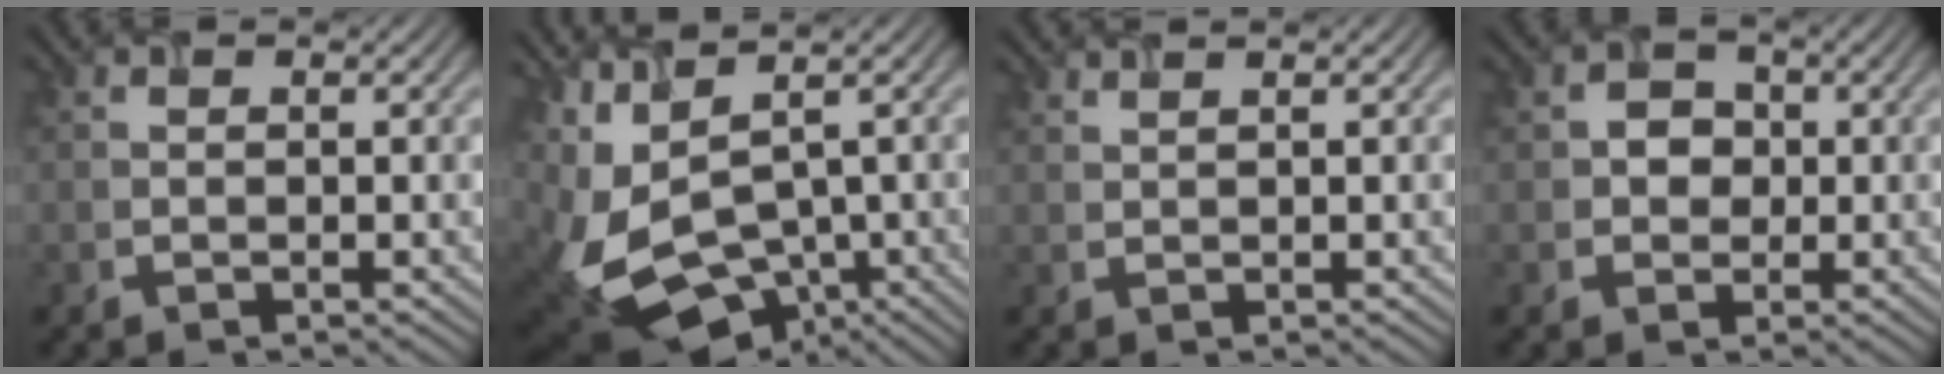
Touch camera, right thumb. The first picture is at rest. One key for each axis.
{"total": 12.5, "fx": -3.9, "fy": 6.6, "fz": 9.9, "tx": -0.266, "ty": -0.029, "tz": -0.018}
{"total": 1.0, "fx": 0.7, "fy": -0.7, "fz": 0.0, "tx": -0.006, "ty": 0.008, "tz": 0.020}
{"total": 2.1, "fx": -0.2, "fy": 1.9, "fz": 0.9, "tx": -0.014, "ty": 0.008, "tz": -0.004}